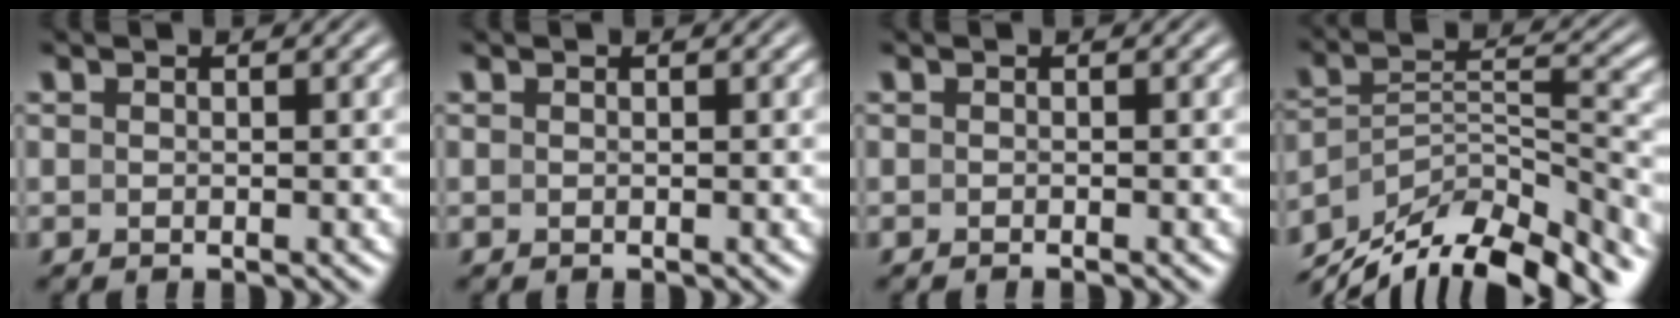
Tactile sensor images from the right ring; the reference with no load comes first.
{"total": 0.0}
{"total": 0.7, "force": [-0.6, -0.3, 0.1], "torque": [0.001, 0.003, -0.011]}
{"total": 11.1, "force": [-7.5, 5.2, 6.2], "torque": [-0.093, -0.037, -0.103]}